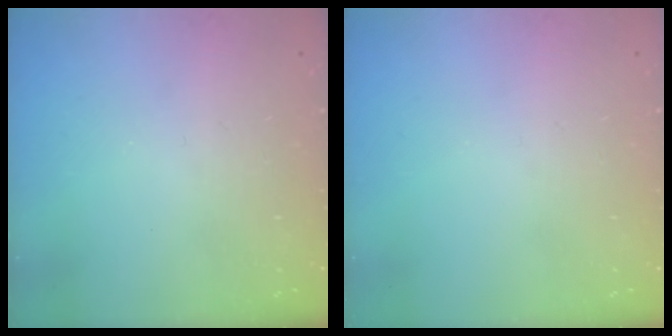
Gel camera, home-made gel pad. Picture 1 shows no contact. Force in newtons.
{"total": 0.0}